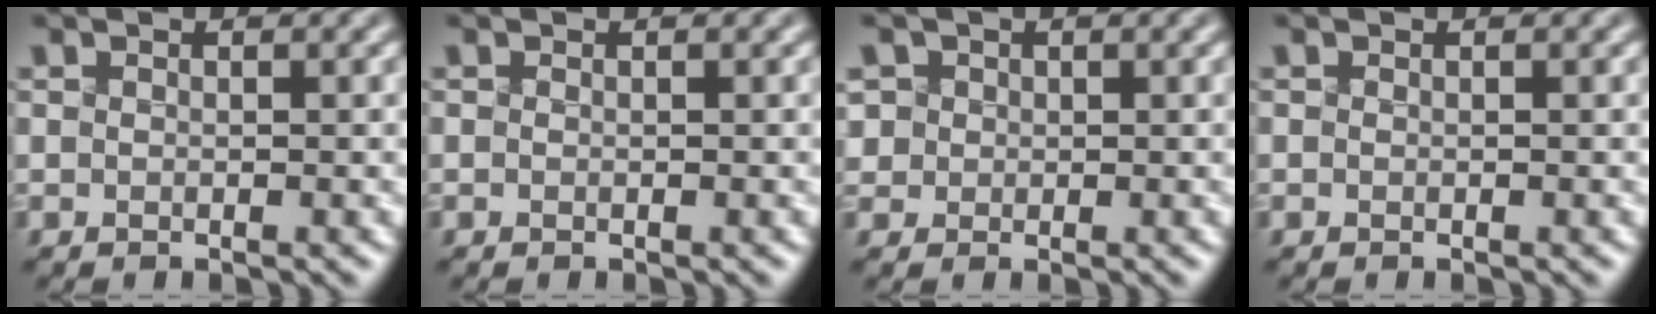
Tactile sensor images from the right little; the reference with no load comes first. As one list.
[{"total": 0.0}, {"total": 3.3, "force": [1.2, 2.9, 1.1], "torque": [-0.021, 0.021, 0.020]}, {"total": 0.0}]